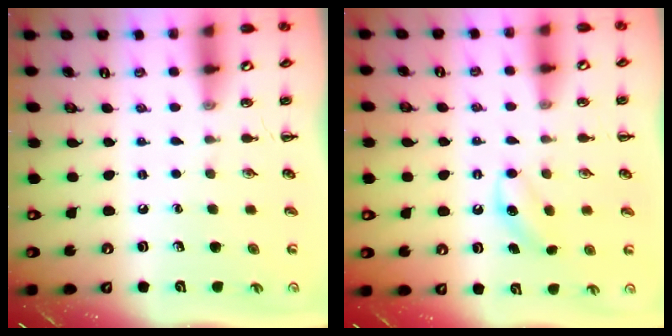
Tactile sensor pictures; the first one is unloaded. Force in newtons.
{"total": 4.6, "press": 4.5, "slide": 1.1}